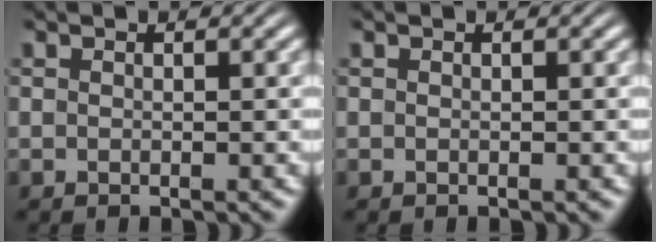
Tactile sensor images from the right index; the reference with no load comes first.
{"total": 0.0}